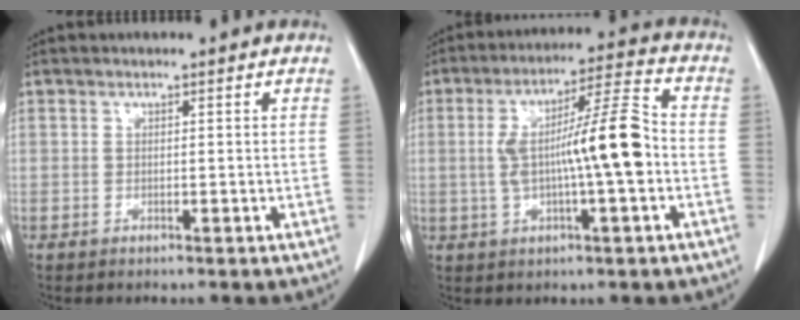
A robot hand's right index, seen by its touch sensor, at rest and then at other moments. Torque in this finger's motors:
{"motor_torque": [0.76, -0.18, 0.38, 0.15]}